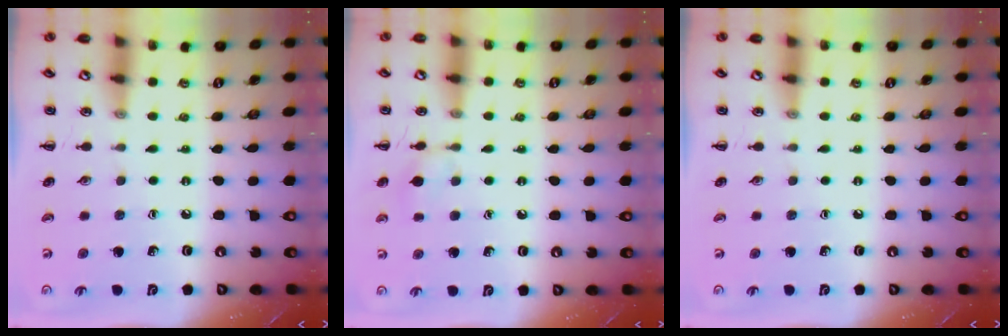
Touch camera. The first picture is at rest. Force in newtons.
{"total": 6.7, "press": 6.5, "slide": 1.3}
{"total": 0.0}